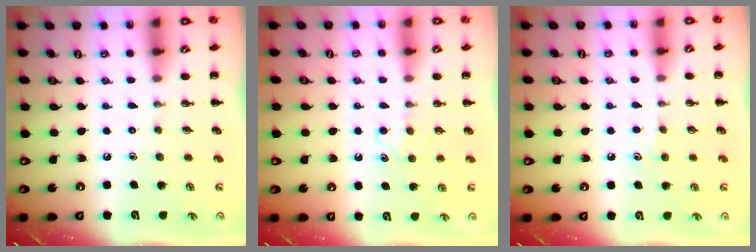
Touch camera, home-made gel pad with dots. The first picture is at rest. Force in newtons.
{"total": 4.6, "press": 4.5, "slide": 1.2}
{"total": 4.0, "press": 3.8, "slide": 1.2}